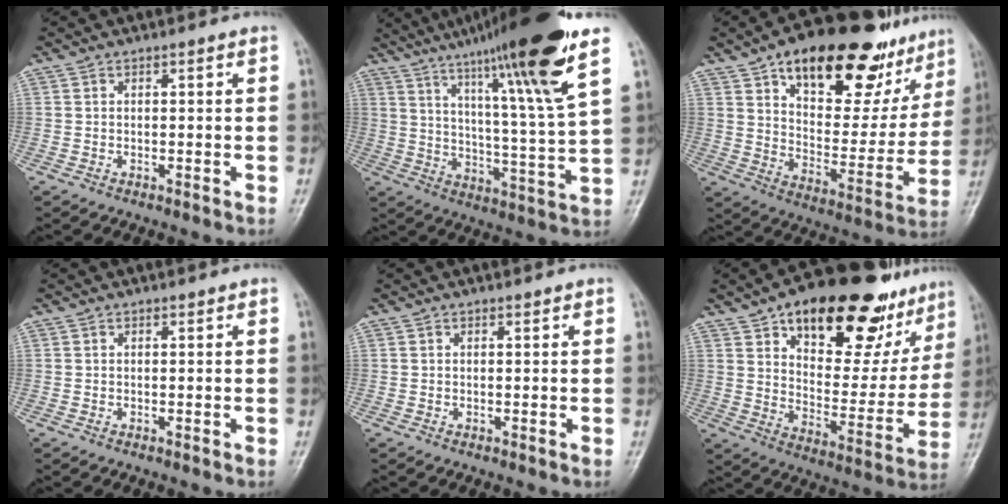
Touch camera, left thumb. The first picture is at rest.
{"total": 21.9, "force": [13.7, 0.6, 17.1], "torque": [-0.250, -0.051, 0.212]}
{"total": 27.3, "force": [17.0, 12.4, 17.4], "torque": [-0.198, -0.038, 0.255]}
{"total": 0.0}
{"total": 0.0}
{"total": 28.2, "force": [17.7, 12.8, 17.9], "torque": [-0.204, -0.044, 0.262]}